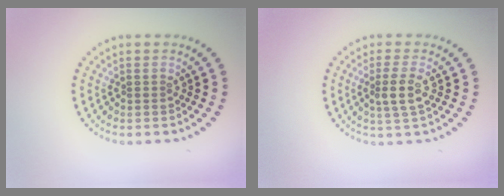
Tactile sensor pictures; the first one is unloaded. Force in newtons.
{"total": 2.4, "press": 2.2, "slide": 1.0}